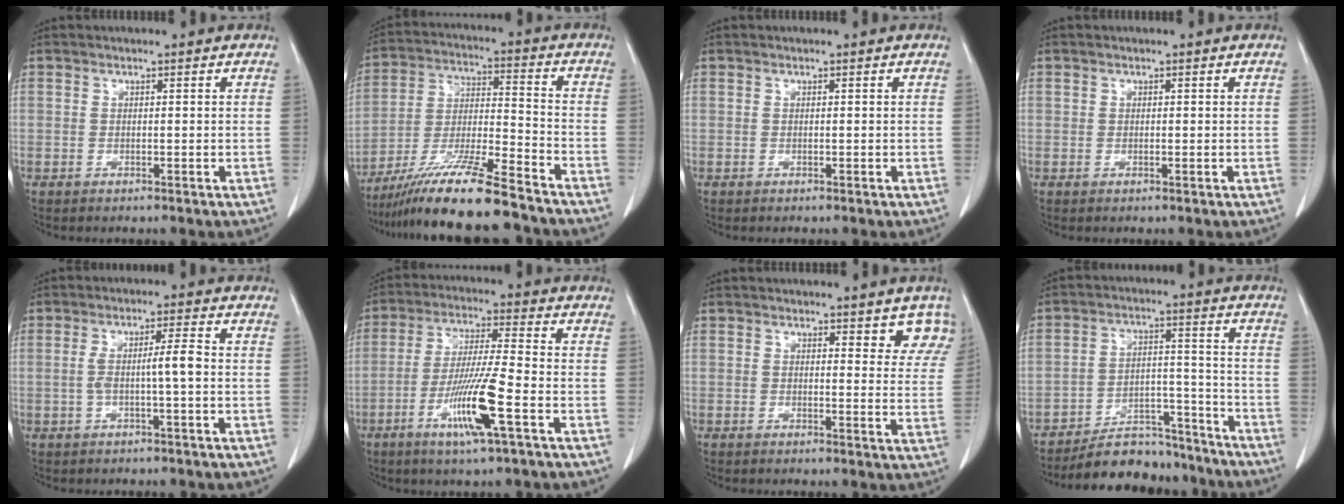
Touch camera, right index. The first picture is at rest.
{"total": 16.5, "force": [-13.4, 0.1, 9.6], "torque": [-0.194, -0.026, -0.238]}
{"total": 0.0}
{"total": 0.0}
{"total": 4.6, "force": [-0.5, 0.0, 4.5], "torque": [-0.084, 0.010, -0.006]}
{"total": 11.1, "force": [-4.4, -0.3, 10.2], "torque": [-0.199, -0.017, -0.086]}
{"total": 5.9, "force": [4.8, 2.1, 2.8], "torque": [-0.008, -0.013, 0.038]}
{"total": 11.3, "force": [-10.5, 3.7, 1.4], "torque": [0.001, 0.046, -0.164]}